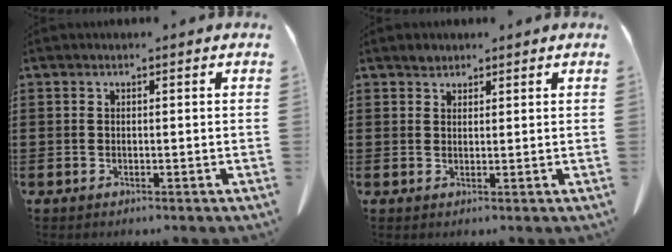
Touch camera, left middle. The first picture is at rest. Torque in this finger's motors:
{"motor_torque": [0.00, 0.01, 0.00, 0.01]}